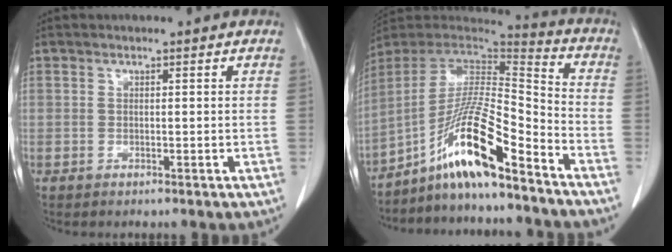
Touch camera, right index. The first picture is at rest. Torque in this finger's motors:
{"motor_torque": [1.52, -0.62, 0.56, 0.21]}